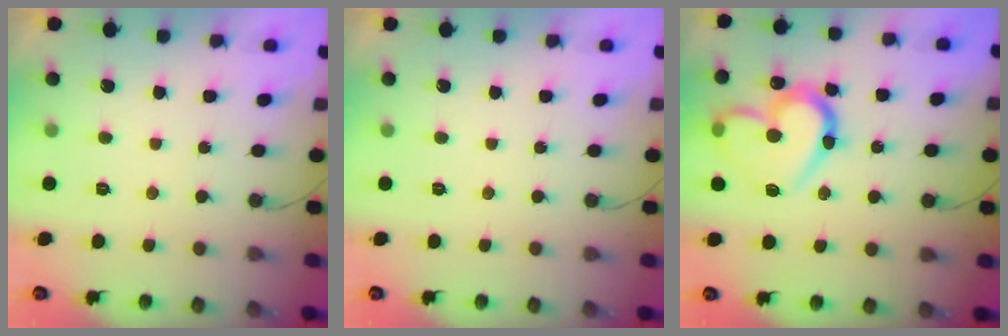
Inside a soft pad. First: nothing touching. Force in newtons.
{"total": 0.0}
{"total": 18.4, "press": 18.2, "slide": 2.0}